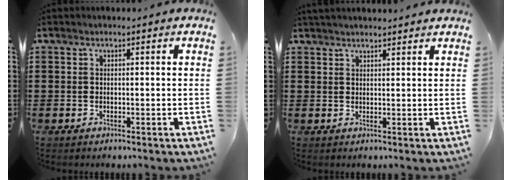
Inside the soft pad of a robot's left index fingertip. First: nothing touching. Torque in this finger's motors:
{"motor_torque": [1.21, -0.92, 0.64, 0.08]}